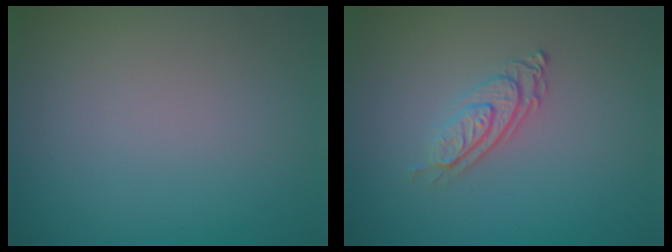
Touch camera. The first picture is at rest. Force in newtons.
{"total": 3.0, "press": 2.0, "slide": 2.3}